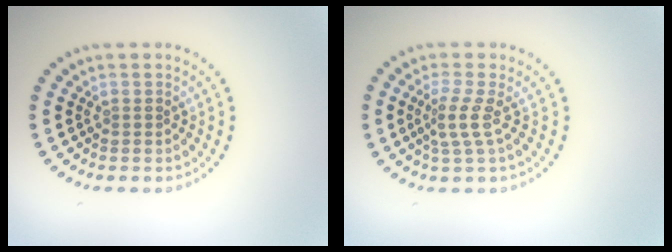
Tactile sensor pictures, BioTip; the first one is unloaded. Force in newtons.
{"total": 2.2, "press": 1.5, "slide": 1.7}